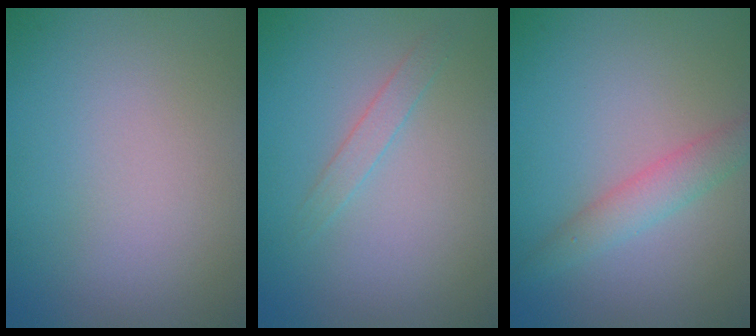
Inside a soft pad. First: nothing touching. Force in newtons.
{"total": 1.2, "press": 1.2, "slide": 0.0}
{"total": 2.5, "press": 2.5, "slide": 0.1}